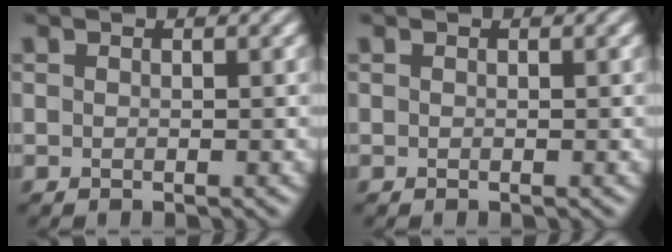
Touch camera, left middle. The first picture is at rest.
{"total": 0.0}